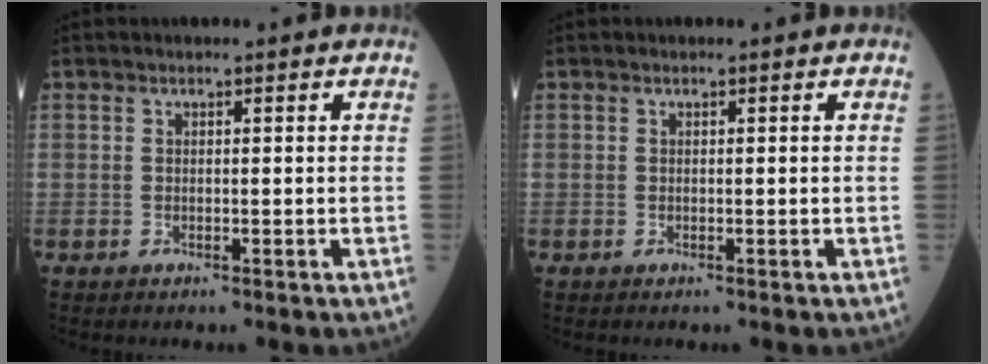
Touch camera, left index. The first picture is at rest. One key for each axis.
{"total": 0.0}